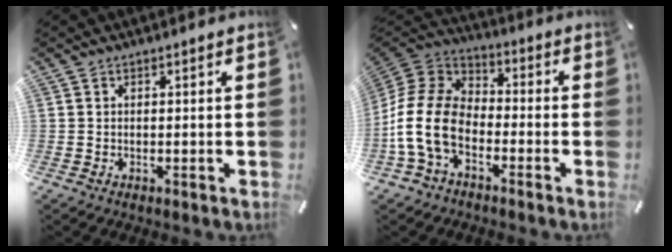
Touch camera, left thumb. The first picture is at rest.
{"total": 14.6, "force": [-6.6, 9.3, 9.1], "torque": [-0.206, 0.028, -0.125]}